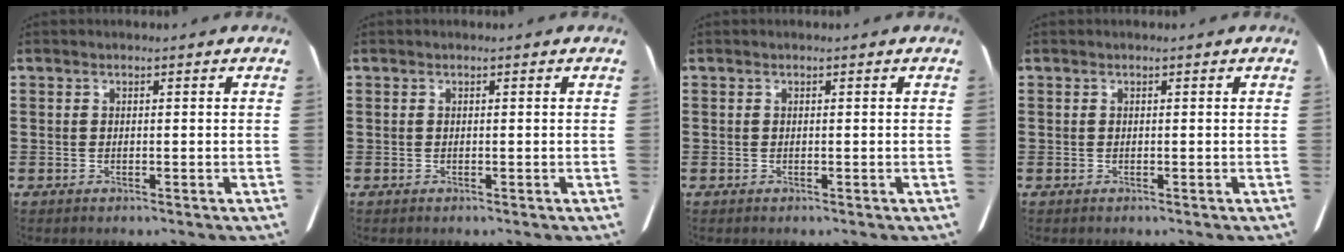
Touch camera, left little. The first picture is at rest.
{"total": 0.0}
{"total": 0.0}
{"total": 0.0}